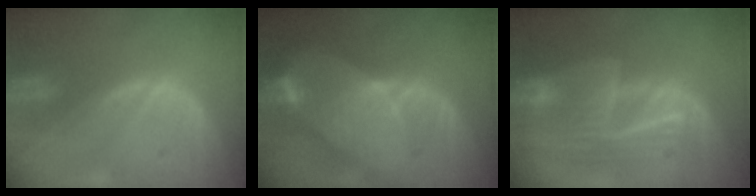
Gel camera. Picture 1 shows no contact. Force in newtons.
{"total": 8.2, "press": 7.7, "slide": 2.7}
{"total": 8.9, "press": 8.1, "slide": 3.7}